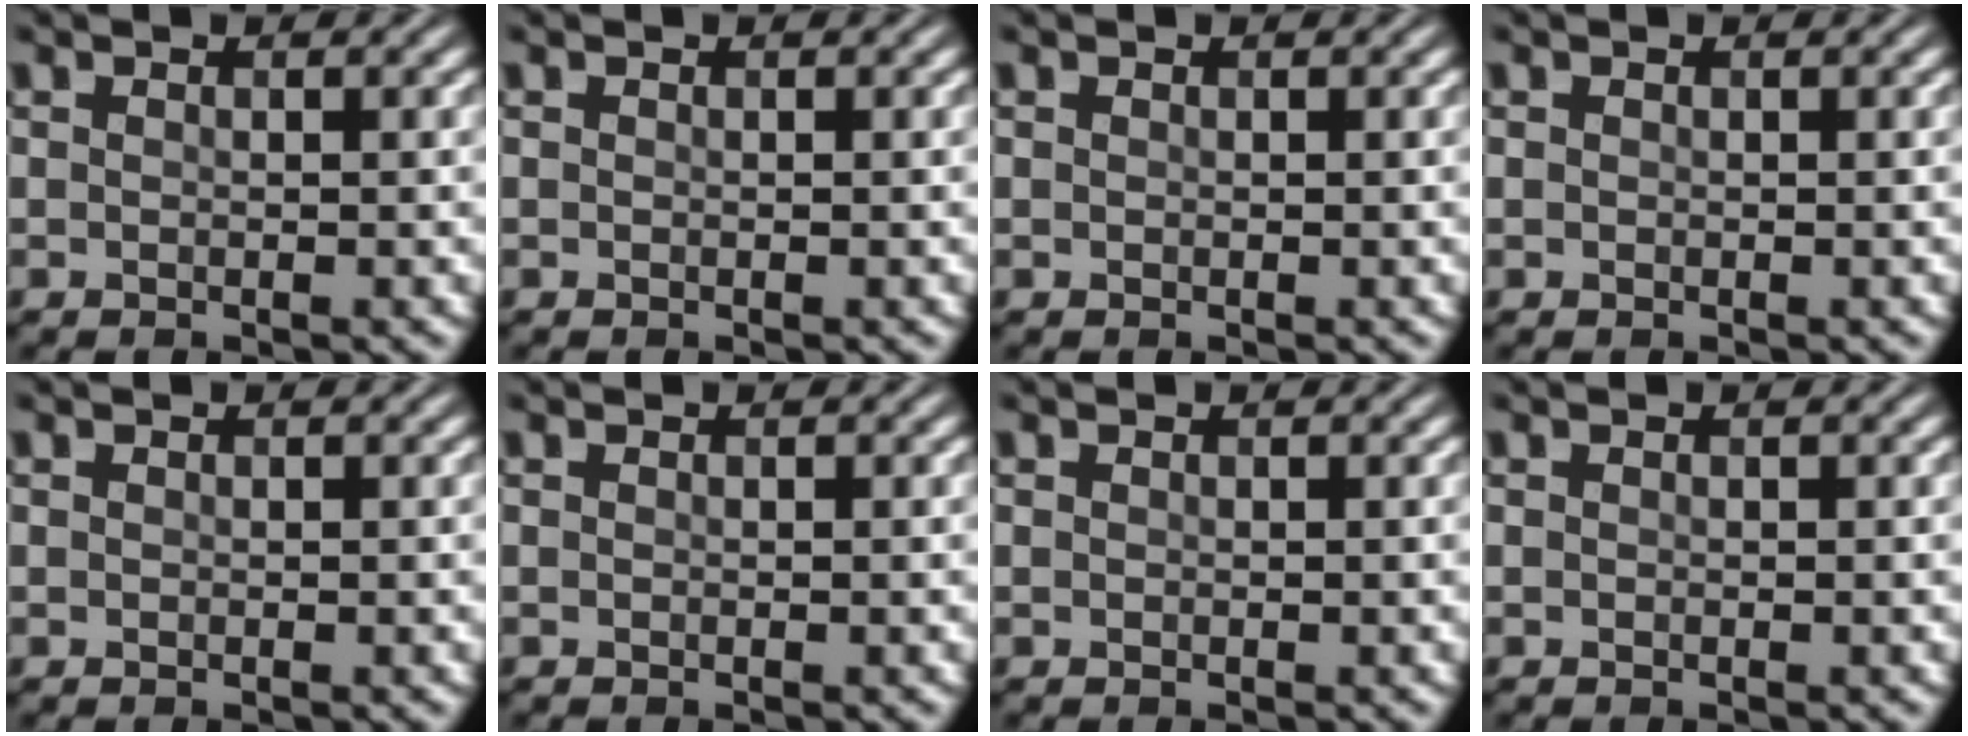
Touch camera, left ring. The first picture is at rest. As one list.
[{"total": 0.0}, {"total": 1.1, "force": [-0.3, -0.6, -0.8], "torque": [-0.002, -0.007, 0.013]}, {"total": 1.4, "force": [-0.4, -0.8, -1.0], "torque": [-0.001, -0.007, 0.016]}, {"total": 0.6, "force": [-0.1, -0.3, -0.4], "torque": [0.000, -0.005, 0.008]}, {"total": 0.0}, {"total": 0.8, "force": [-0.2, -0.5, -0.6], "torque": [-0.002, -0.005, 0.010]}, {"total": 0.0}]